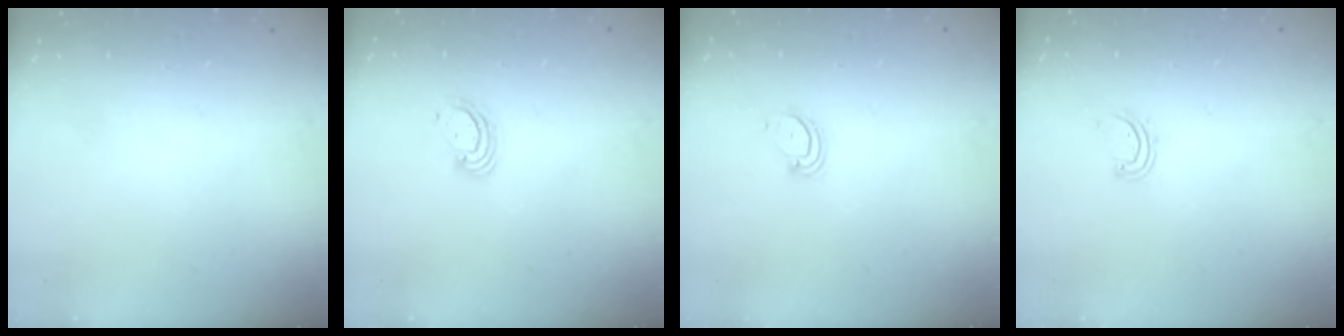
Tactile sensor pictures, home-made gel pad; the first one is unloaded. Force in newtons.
{"total": 3.5, "press": 3.5, "slide": 0.2}
{"total": 3.6, "press": 3.5, "slide": 0.3}
{"total": 2.9, "press": 2.9, "slide": 0.3}